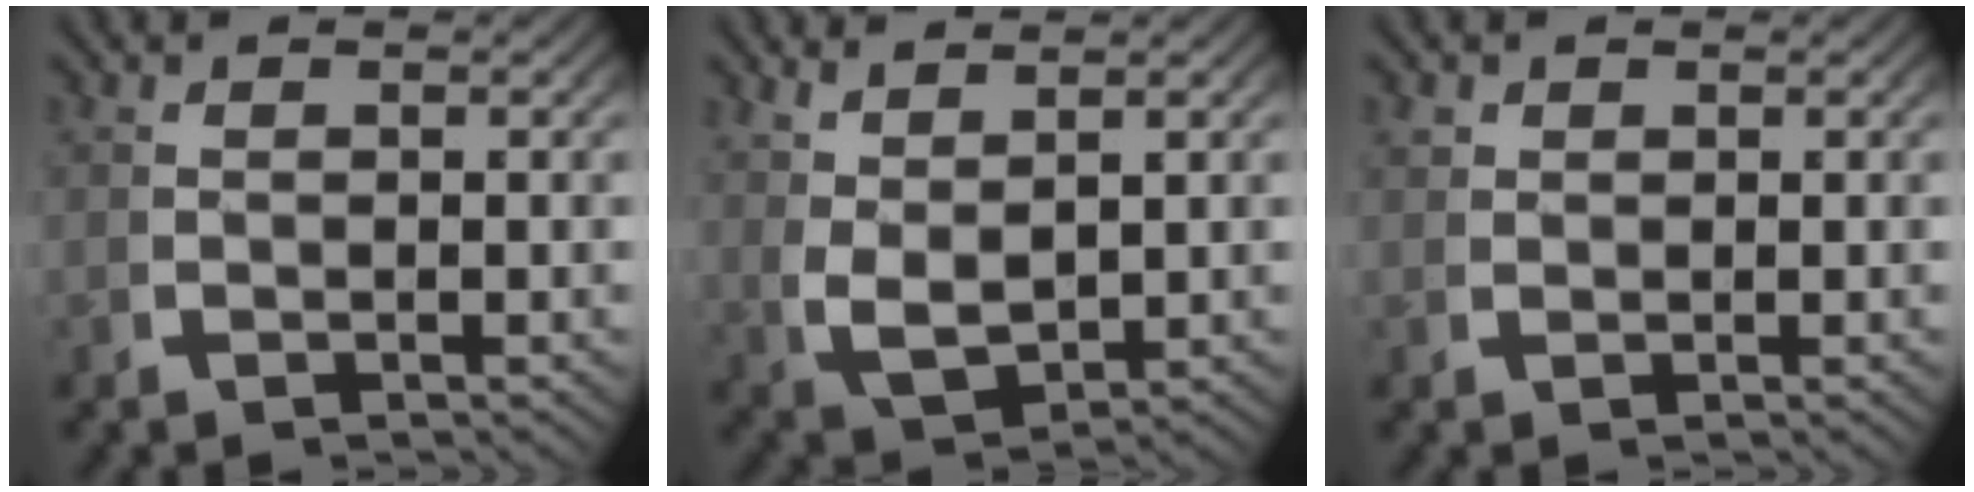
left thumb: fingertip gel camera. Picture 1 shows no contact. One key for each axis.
{"total": 4.7, "fx": 1.0, "fy": 3.0, "fz": 3.5, "tx": -0.086, "ty": -0.022, "tz": 0.038}
{"total": 1.0, "fx": 0.7, "fy": 0.6, "fz": 0.3, "tx": -0.005, "ty": -0.002, "tz": 0.019}